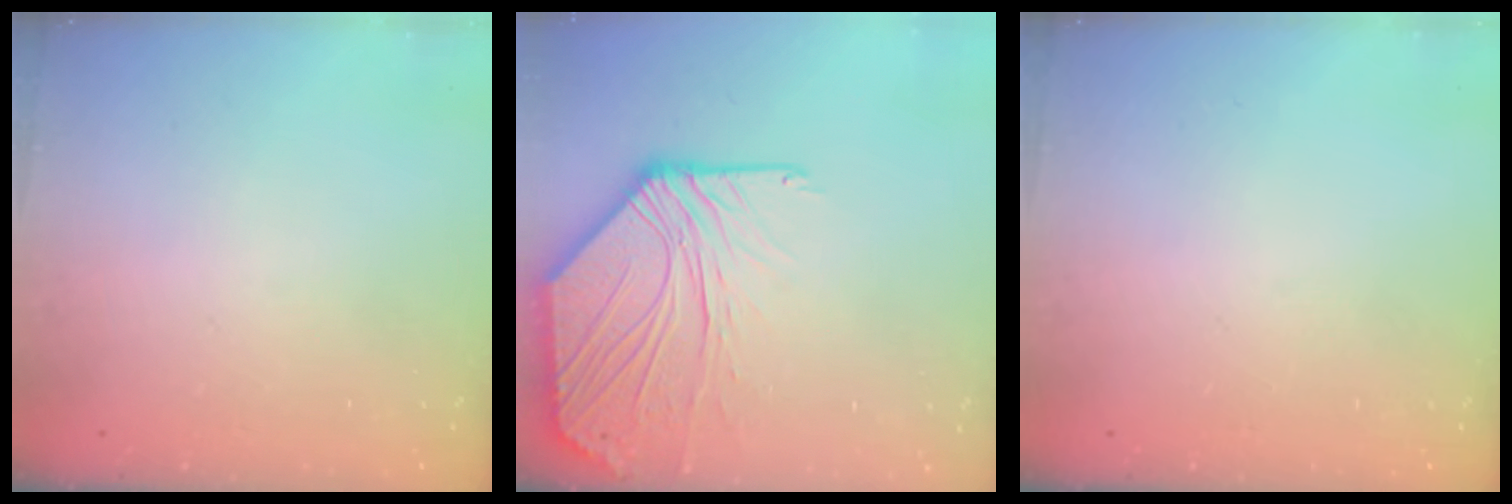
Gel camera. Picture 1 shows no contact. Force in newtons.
{"total": 10.0, "press": 9.9, "slide": 1.4}
{"total": 0.0}